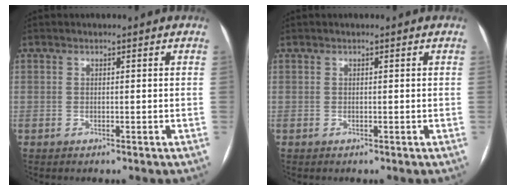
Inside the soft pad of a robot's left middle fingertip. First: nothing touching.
{"total": 0.0}